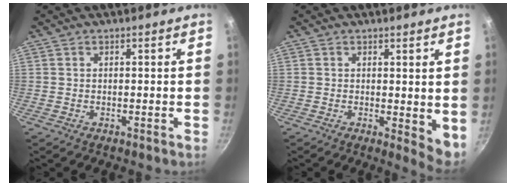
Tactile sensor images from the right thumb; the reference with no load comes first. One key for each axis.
{"total": 4.8, "fx": 0.7, "fy": 2.2, "fz": 4.2, "tx": -0.053, "ty": -0.009, "tz": 0.010}